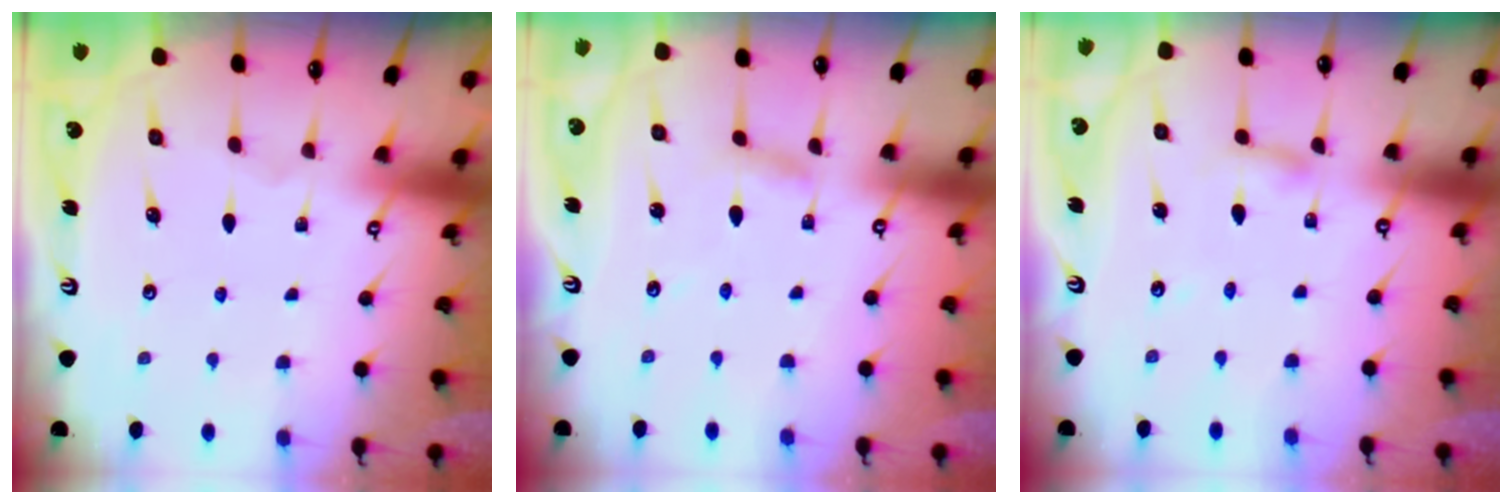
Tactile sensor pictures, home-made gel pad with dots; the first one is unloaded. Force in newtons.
{"total": 2.9, "press": 2.9, "slide": 0.3}
{"total": 2.7, "press": 2.7, "slide": 0.1}